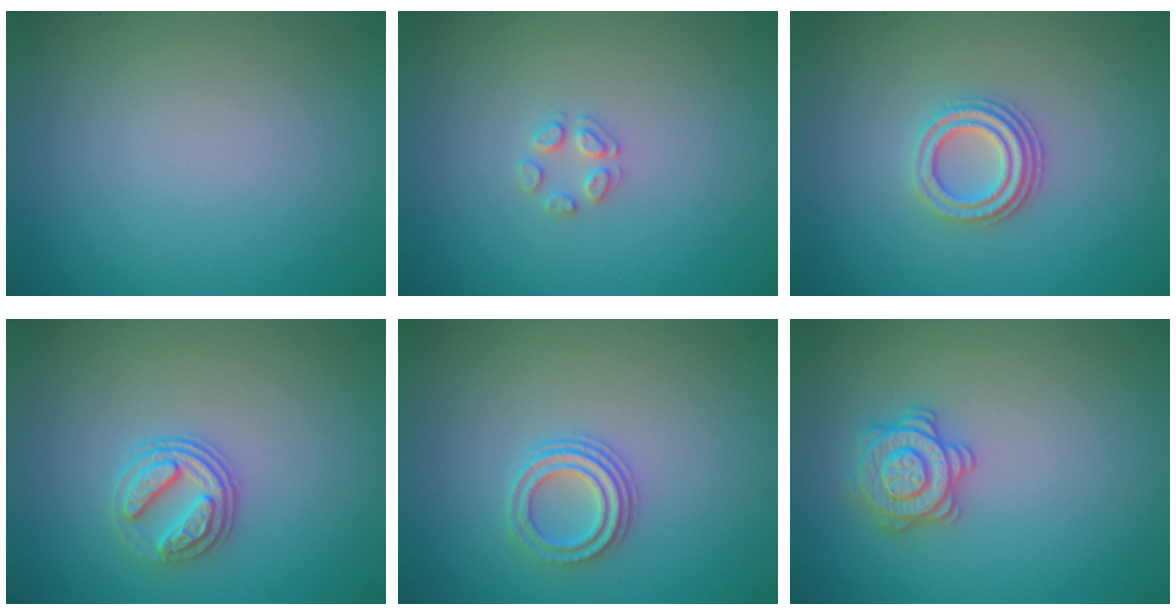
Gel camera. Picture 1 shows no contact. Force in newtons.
{"total": 1.5, "press": 1.5, "slide": 0.1}
{"total": 3.0, "press": 2.5, "slide": 1.7}
{"total": 2.7, "press": 2.5, "slide": 1.0}
{"total": 2.5, "press": 2.2, "slide": 1.2}
{"total": 2.9, "press": 2.9, "slide": 0.1}